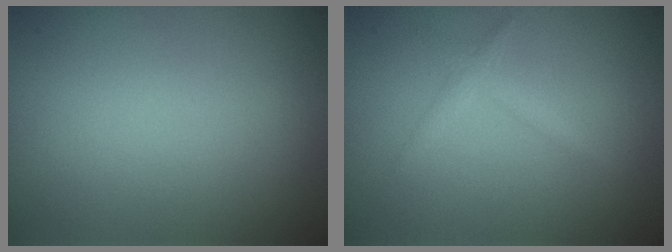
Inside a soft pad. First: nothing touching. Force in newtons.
{"total": 1.3, "press": 1.3, "slide": 0.0}